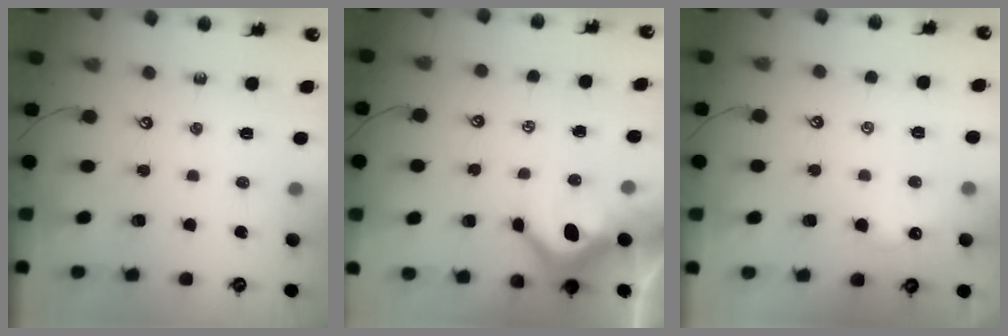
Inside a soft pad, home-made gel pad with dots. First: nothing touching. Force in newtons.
{"total": 7.7, "press": 7.5, "slide": 1.5}
{"total": 1.6, "press": 1.5, "slide": 0.4}